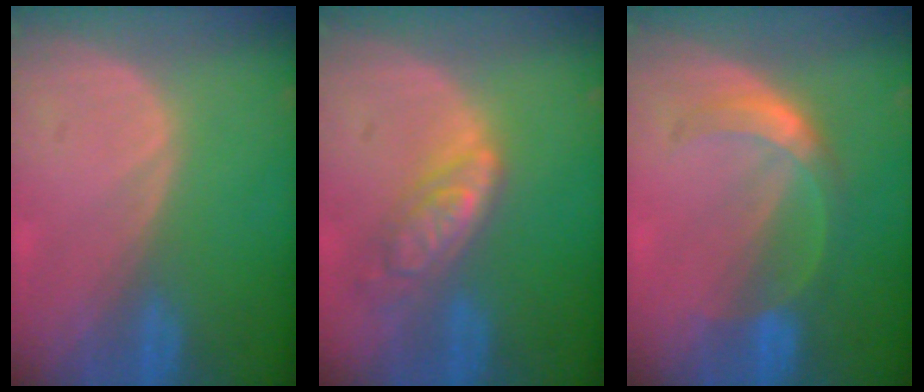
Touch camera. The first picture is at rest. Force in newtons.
{"total": 6.4, "press": 5.6, "slide": 3.1}
{"total": 5.7, "press": 5.0, "slide": 2.7}